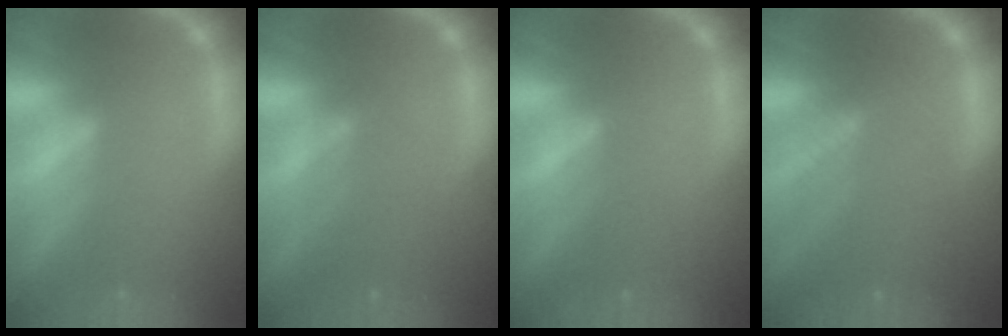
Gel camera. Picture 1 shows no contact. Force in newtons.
{"total": 4.1}
{"total": 2.0}
{"total": 7.6}